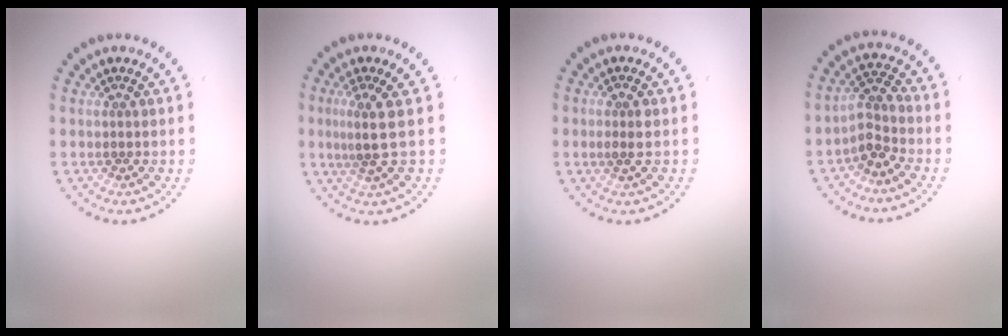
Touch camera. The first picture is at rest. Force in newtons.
{"total": 2.6, "press": 2.0, "slide": 1.8}
{"total": 1.4, "press": 1.2, "slide": 0.6}
{"total": 2.5, "press": 1.9, "slide": 1.6}